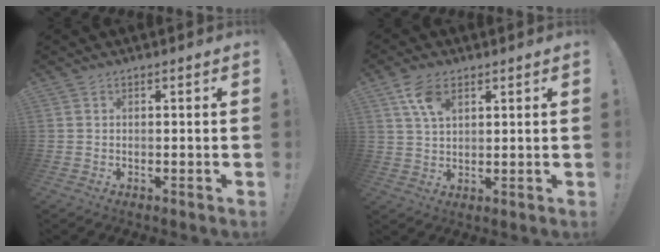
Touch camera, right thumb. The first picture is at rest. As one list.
[{"total": 7.2, "force": [3.8, 3.8, 4.7], "torque": [-0.075, -0.013, 0.070]}]